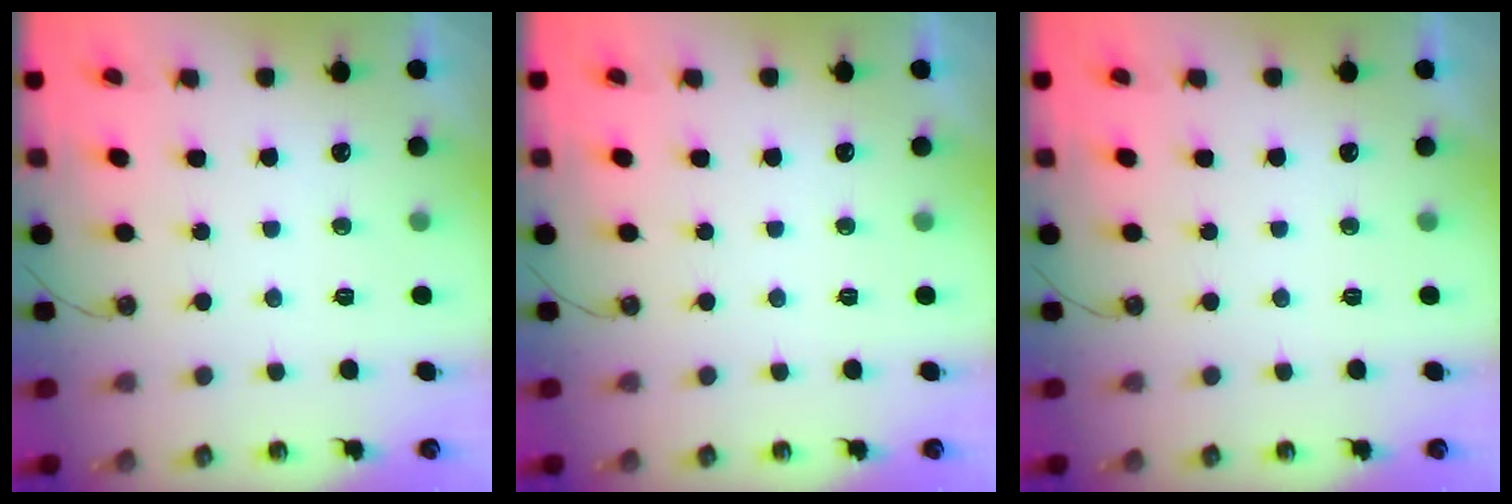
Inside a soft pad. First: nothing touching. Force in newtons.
{"total": 0.0}
{"total": 0.0}